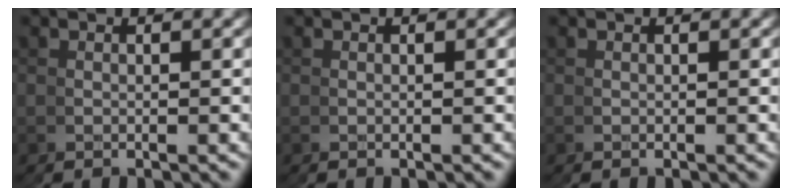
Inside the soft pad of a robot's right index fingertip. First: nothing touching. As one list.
[{"total": 0.0}, {"total": 0.0}]